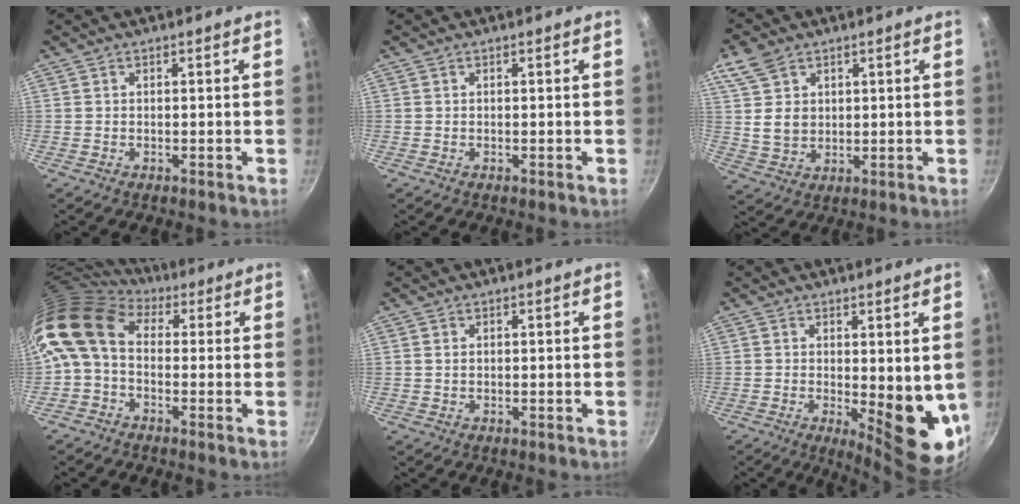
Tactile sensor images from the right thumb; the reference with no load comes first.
{"total": 0.0}
{"total": 8.4, "force": [3.8, 6.1, 4.4], "torque": [-0.062, -0.018, 0.075]}
{"total": 11.8, "force": [0.9, 8.3, 8.3], "torque": [-0.157, 0.025, -0.005]}
{"total": 0.8, "force": [0.2, 0.6, 0.5], "torque": [-0.007, 0.003, 0.003]}
{"total": 10.6, "force": [0.0, 3.9, 9.9], "torque": [-0.109, -0.029, 0.010]}